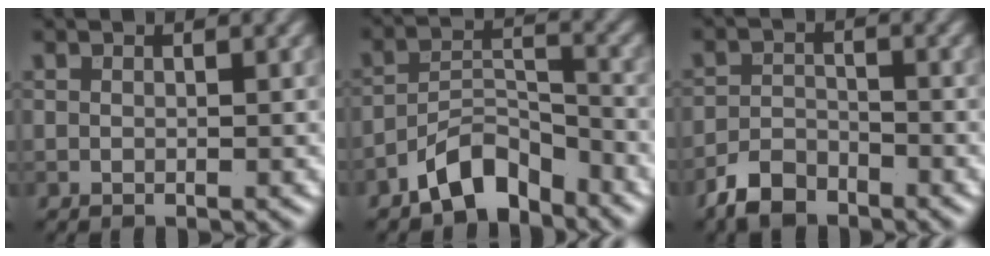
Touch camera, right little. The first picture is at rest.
{"total": 5.5, "force": [-4.1, 2.4, 2.8], "torque": [-0.036, 0.008, -0.082]}
{"total": 3.3, "force": [-2.6, 1.5, 1.2], "torque": [-0.023, 0.000, -0.060]}